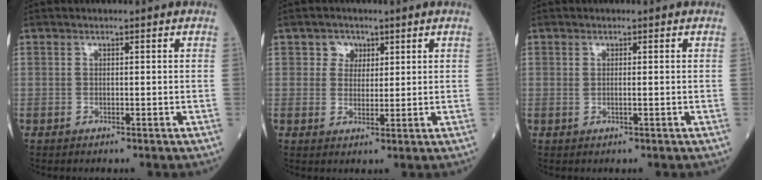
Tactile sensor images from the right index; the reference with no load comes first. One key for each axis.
{"total": 3.1, "fx": 1.5, "fy": 2.6, "fz": 0.5, "tx": -0.004, "ty": 0.002, "tz": 0.021}
{"total": 0.7, "fx": 0.0, "fy": 0.0, "fz": 0.7, "tx": -0.016, "ty": -0.001, "tz": 0.000}